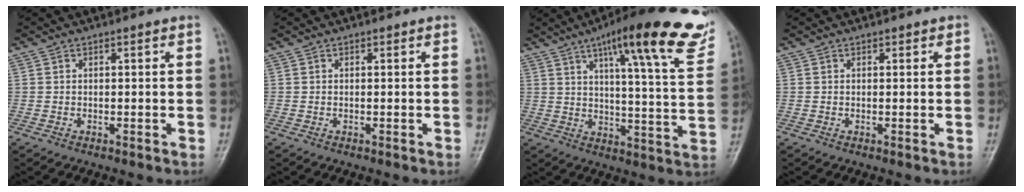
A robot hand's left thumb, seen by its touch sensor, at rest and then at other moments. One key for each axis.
{"total": 0.0}
{"total": 24.8, "fx": 15.3, "fy": 4.7, "fz": 18.9, "tx": -0.239, "ty": -0.046, "tz": 0.201}
{"total": 0.7, "fx": 0.4, "fy": 0.5, "fz": 0.3, "tx": 0.005, "ty": -0.001, "tz": 0.001}